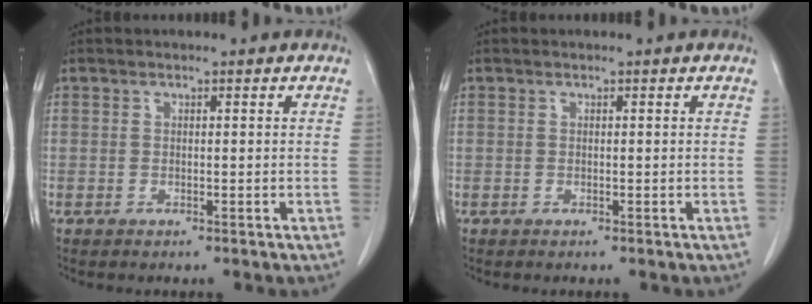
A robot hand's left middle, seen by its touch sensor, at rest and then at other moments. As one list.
[{"total": 0.0}]